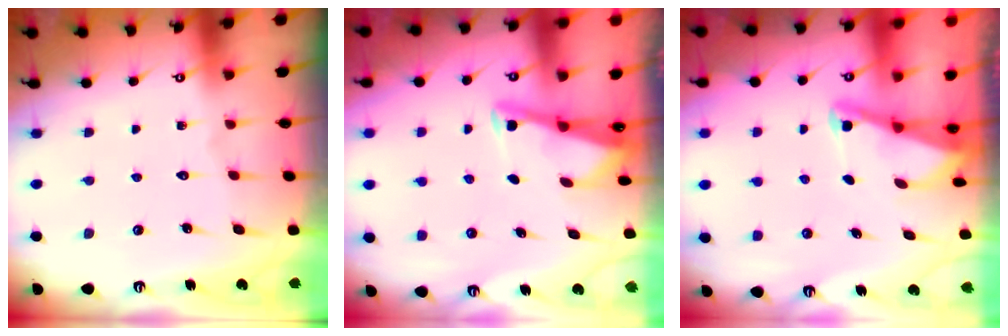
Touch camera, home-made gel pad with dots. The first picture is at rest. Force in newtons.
{"total": 2.8, "press": 2.8, "slide": 0.3}
{"total": 2.0, "press": 2.0, "slide": 0.3}